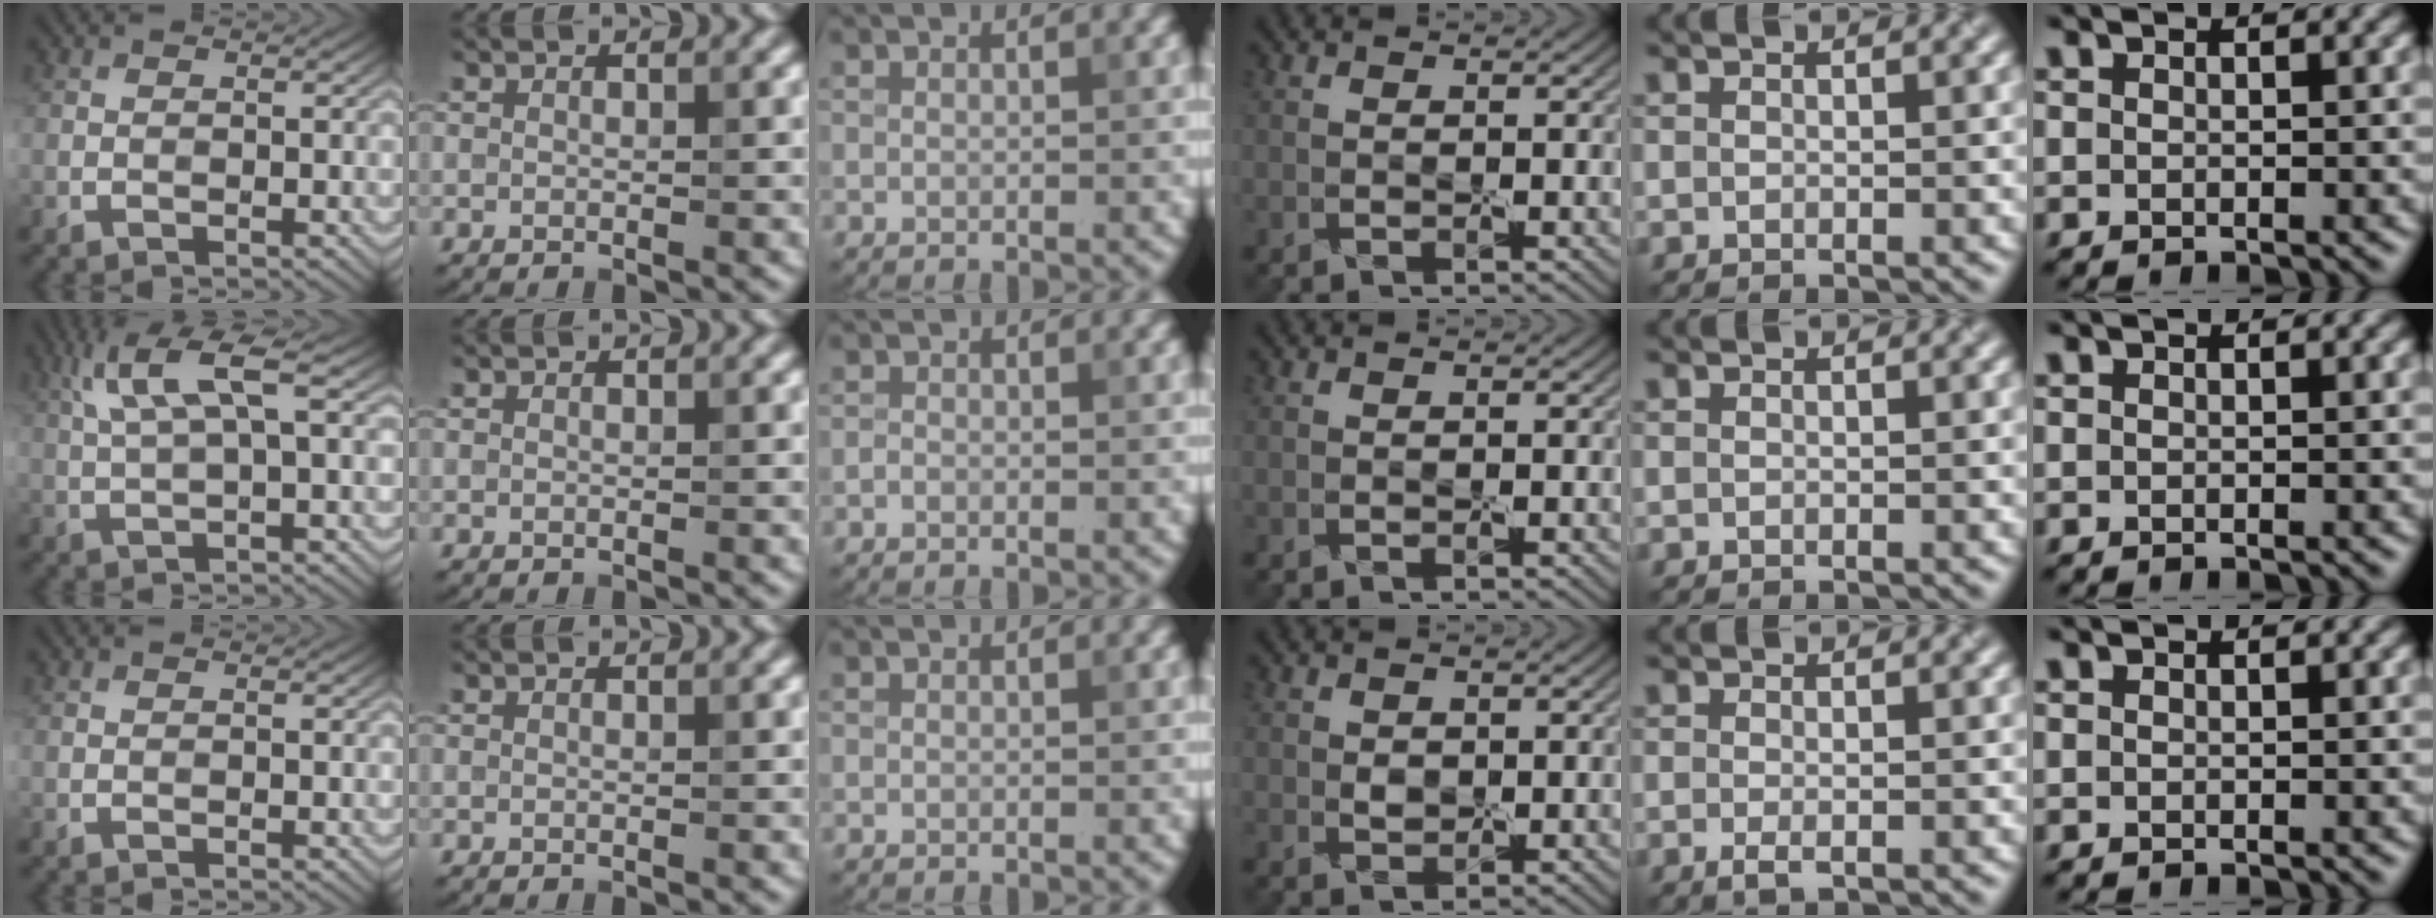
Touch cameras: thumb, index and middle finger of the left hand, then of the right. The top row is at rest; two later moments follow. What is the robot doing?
{"motion": "peel", "object": "small bumper sticker"}